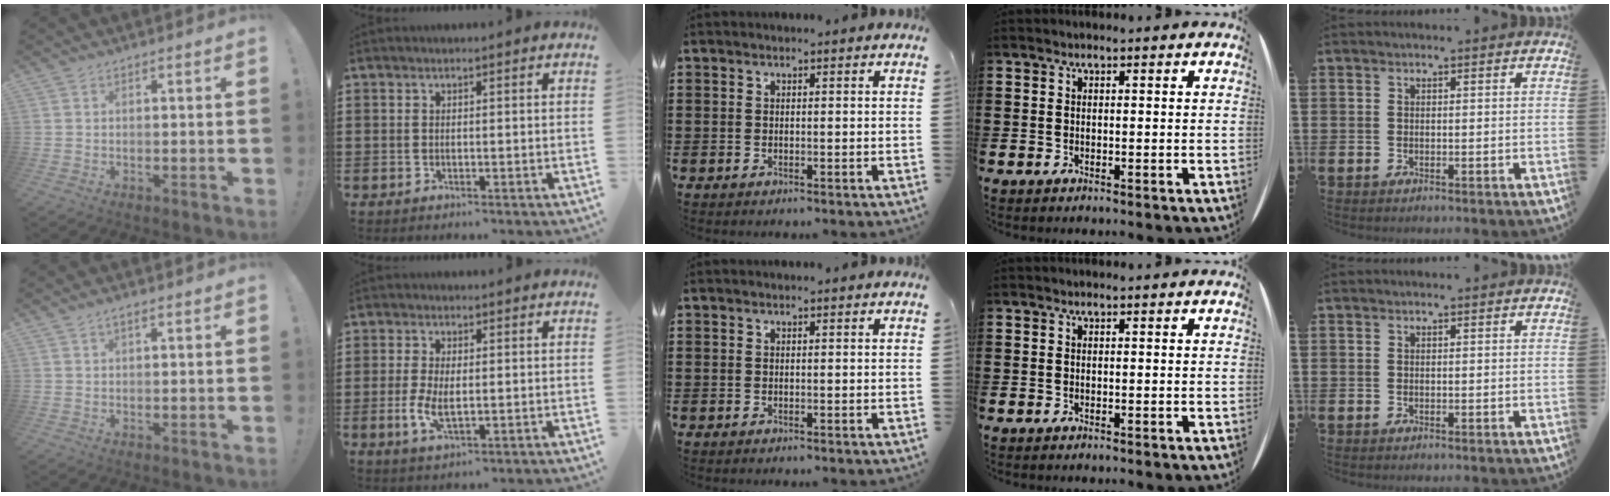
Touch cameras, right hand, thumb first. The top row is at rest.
{"thumb": {"total": 1.5, "force": [0.9, 0.4, 1.2], "torque": [-0.029, 0.002, 0.017]}, "index": {"total": 4.5, "force": [-0.3, 2.2, 3.9], "torque": [-0.085, -0.001, -0.008]}}